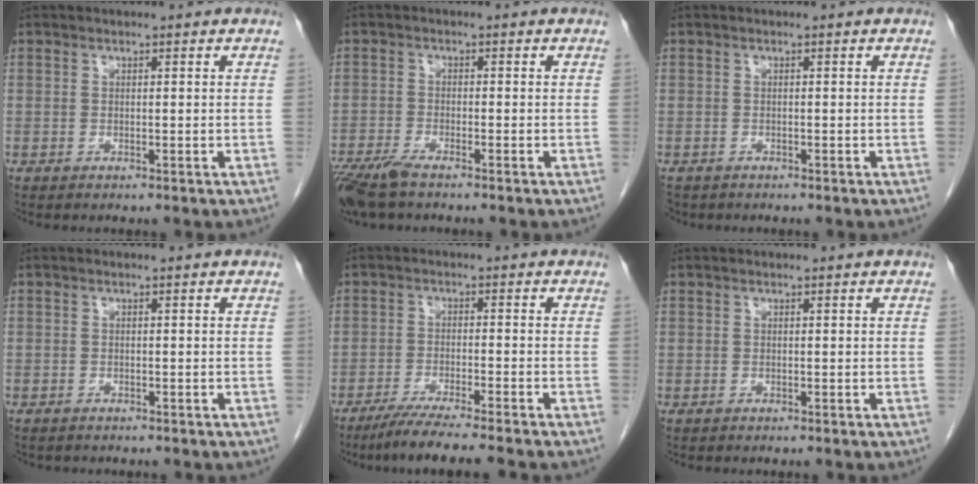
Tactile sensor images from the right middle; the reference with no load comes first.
{"total": 5.6, "force": [-4.3, 1.0, 3.4], "torque": [-0.069, -0.014, -0.081]}
{"total": 2.5, "force": [-2.0, 1.4, 0.6], "torque": [-0.016, -0.003, -0.030]}
{"total": 1.4, "force": [-1.2, 0.8, 0.1], "torque": [-0.010, 0.002, -0.018]}
{"total": 8.5, "force": [-7.1, -1.0, 4.6], "torque": [-0.060, -0.025, -0.117]}
{"total": 0.0}